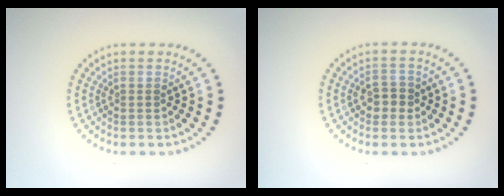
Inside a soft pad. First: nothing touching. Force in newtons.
{"total": 1.9, "press": 1.9, "slide": 0.4}